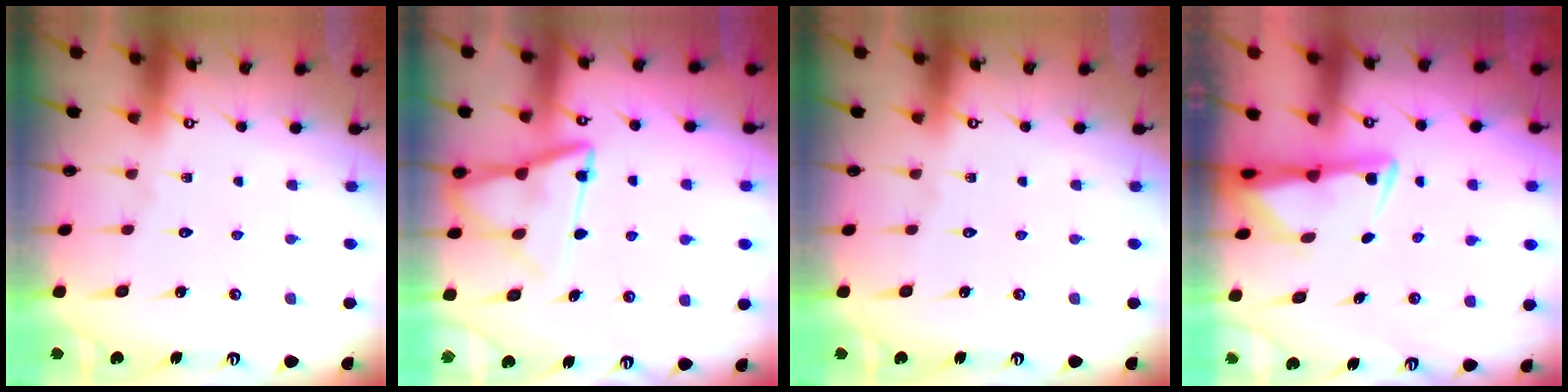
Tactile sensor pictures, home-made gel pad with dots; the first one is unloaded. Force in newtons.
{"total": 12.3, "press": 12.2, "slide": 1.2}
{"total": 0.0}
{"total": 3.0, "press": 2.9, "slide": 0.6}